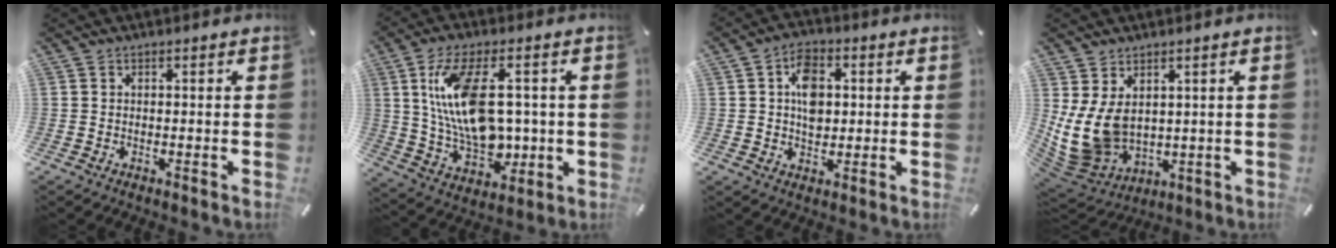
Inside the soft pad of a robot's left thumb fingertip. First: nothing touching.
{"total": 16.6, "force": [3.0, 9.6, 13.2], "torque": [-0.250, -0.001, 0.051]}
{"total": 8.1, "force": [1.2, 5.8, 5.5], "torque": [-0.070, 0.001, 0.018]}
{"total": 11.4, "force": [2.7, 9.1, 6.4], "torque": [-0.157, -0.031, 0.055]}